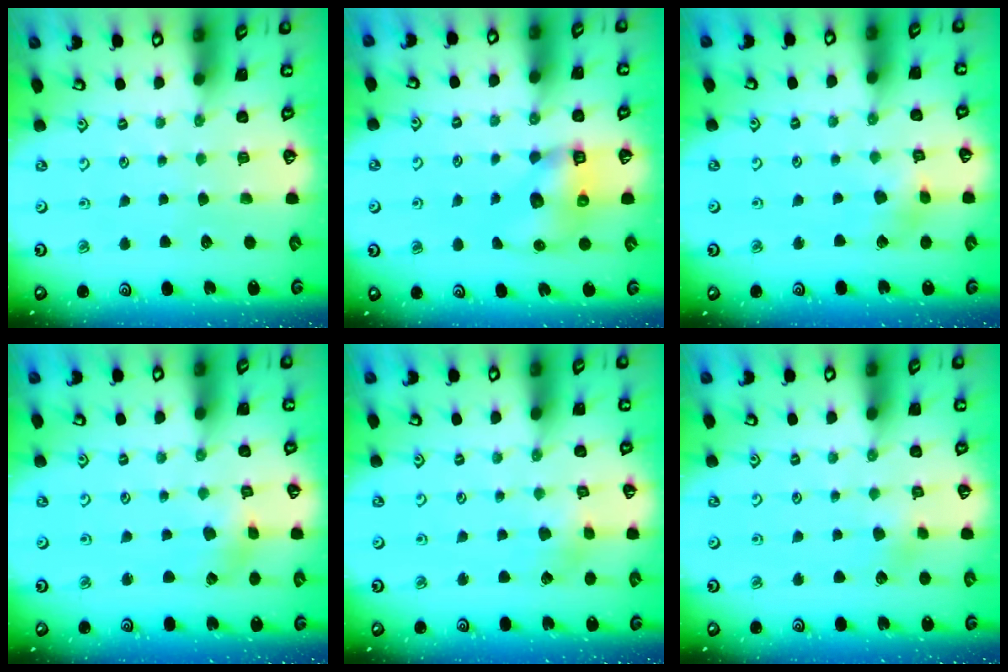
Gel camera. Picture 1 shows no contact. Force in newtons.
{"total": 8.0, "press": 7.9, "slide": 1.2}
{"total": 4.1, "press": 4.1, "slide": 0.5}
{"total": 1.4, "press": 1.3, "slide": 0.3}
{"total": 2.9, "press": 2.9, "slide": 0.2}
{"total": 2.5, "press": 2.5, "slide": 0.4}